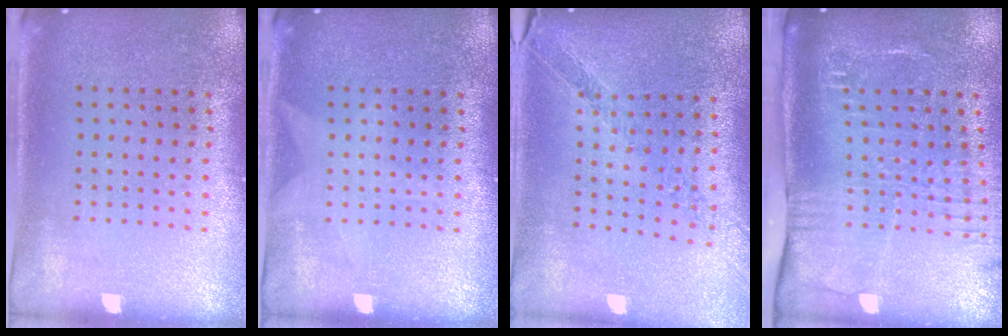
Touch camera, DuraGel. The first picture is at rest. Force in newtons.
{"total": 0.8, "press": 0.8, "slide": 0.1}
{"total": 0.9, "press": 0.9, "slide": 0.3}
{"total": 2.7, "press": 2.1, "slide": 1.7}